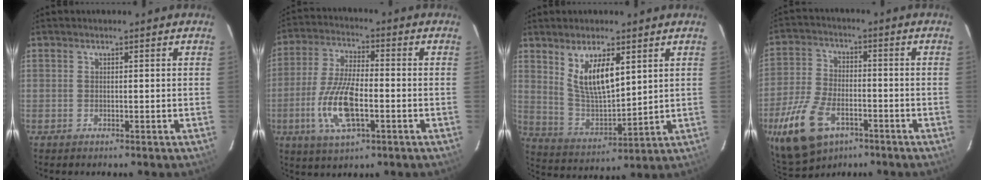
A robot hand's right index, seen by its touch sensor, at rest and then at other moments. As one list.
[{"total": 12.6, "force": [-3.8, 4.5, 11.1], "torque": [-0.235, -0.006, -0.073]}, {"total": 10.5, "force": [4.8, 4.0, 8.4], "torque": [-0.155, -0.007, 0.109]}, {"total": 15.4, "force": [-8.1, 8.5, 10.0], "torque": [-0.232, -0.022, -0.147]}]